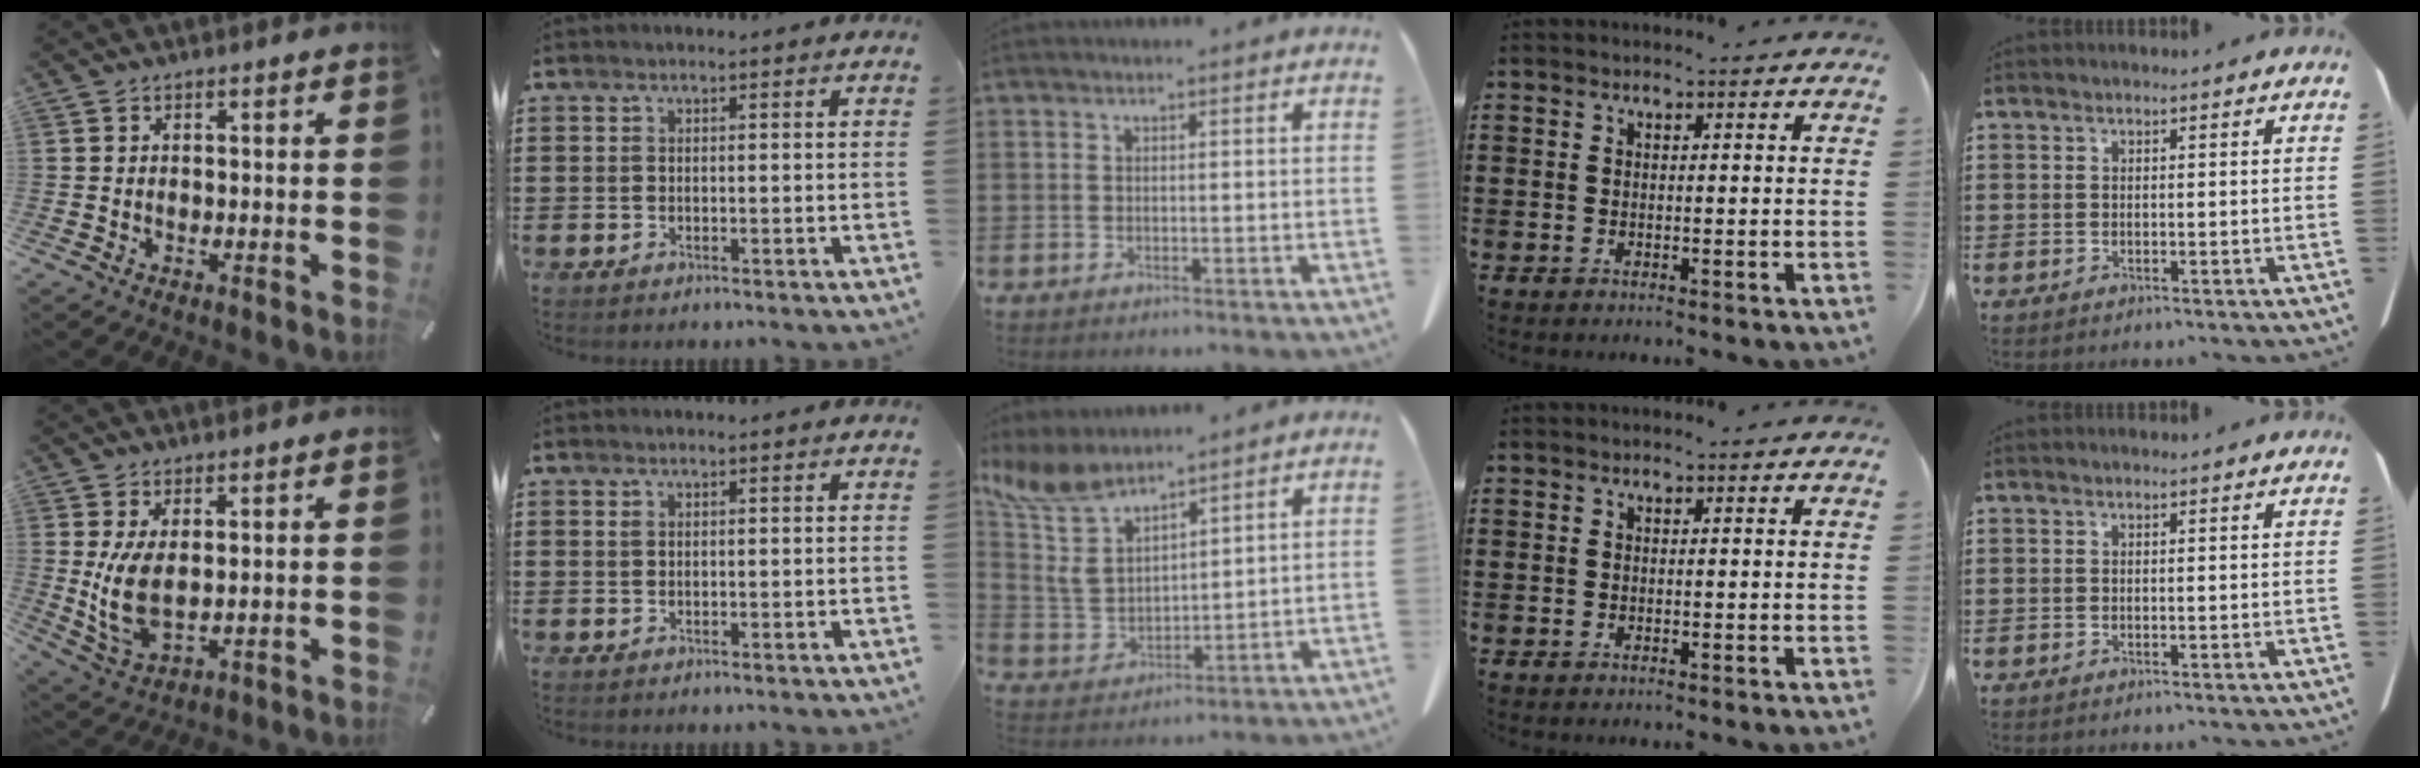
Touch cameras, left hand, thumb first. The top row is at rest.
{"thumb": {"total": 8.6, "force": [1.2, 4.6, 7.1], "torque": [-0.175, -0.019, 0.023]}, "index": {"total": 0.6, "force": [0.4, 0.3, 0.4], "torque": [-0.009, 0.001, 0.009]}, "middle": {"total": 9.1, "force": [6.5, 3.9, 5.0], "torque": [-0.135, -0.027, 0.120]}}